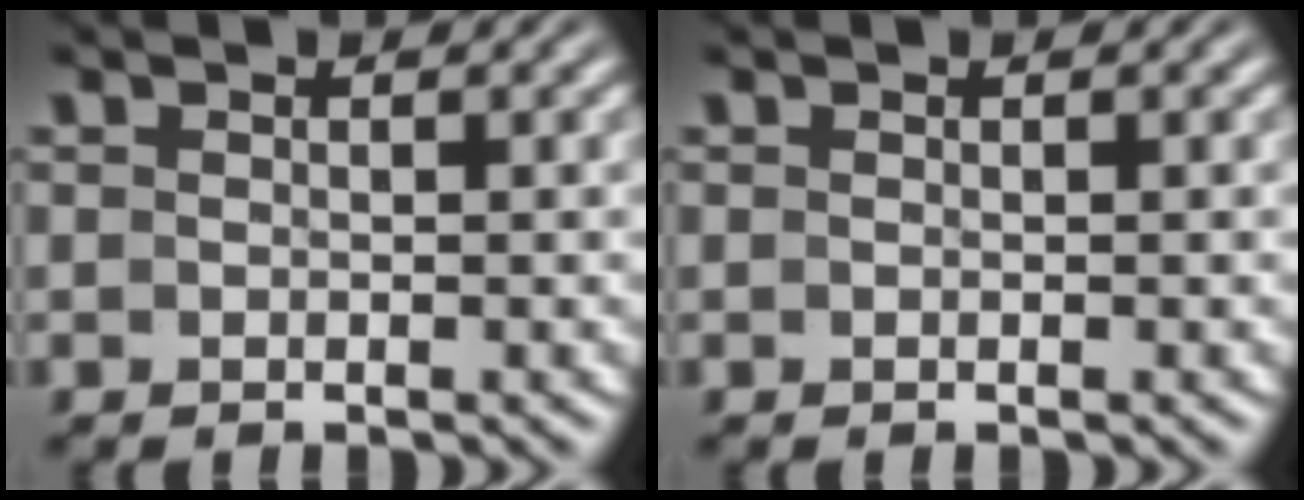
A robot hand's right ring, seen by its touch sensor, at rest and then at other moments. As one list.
[{"total": 0.0}]